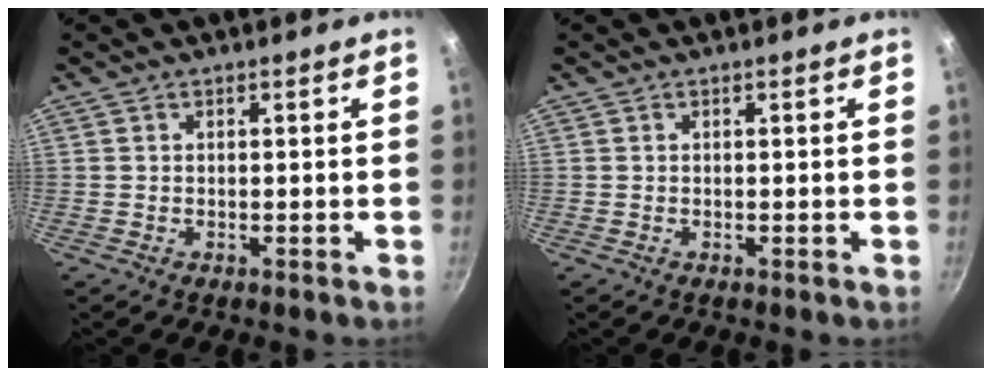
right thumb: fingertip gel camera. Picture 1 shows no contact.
{"total": 0.0}